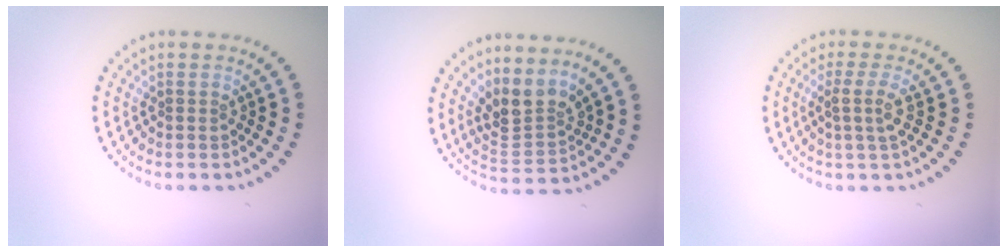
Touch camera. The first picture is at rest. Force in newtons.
{"total": 3.4, "press": 2.3, "slide": 2.4}
{"total": 2.2, "press": 1.6, "slide": 1.5}